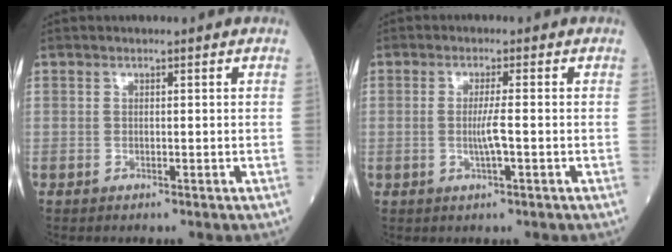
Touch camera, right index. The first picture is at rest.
{"total": 3.3, "force": [-0.5, -0.1, 3.2], "torque": [-0.065, -0.004, -0.010]}